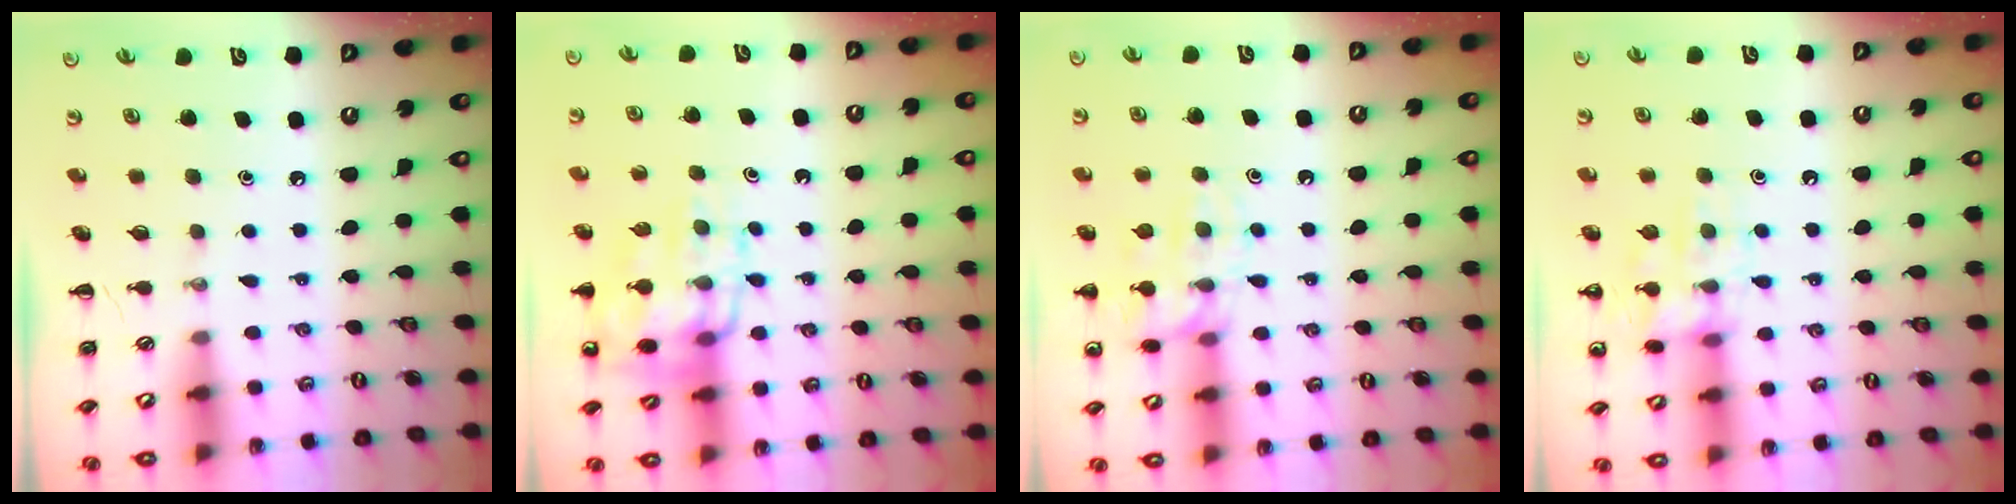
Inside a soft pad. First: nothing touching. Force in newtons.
{"total": 13.5, "press": 13.3, "slide": 2.0}
{"total": 13.9, "press": 13.8, "slide": 1.1}
{"total": 12.2, "press": 12.2, "slide": 0.7}